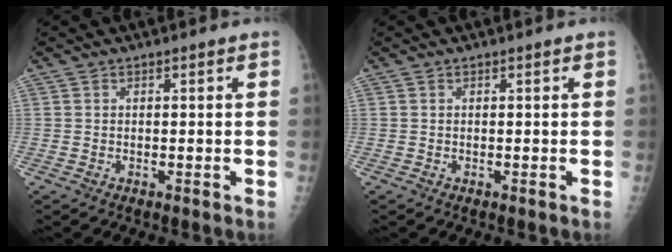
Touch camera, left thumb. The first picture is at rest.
{"total": 0.0}